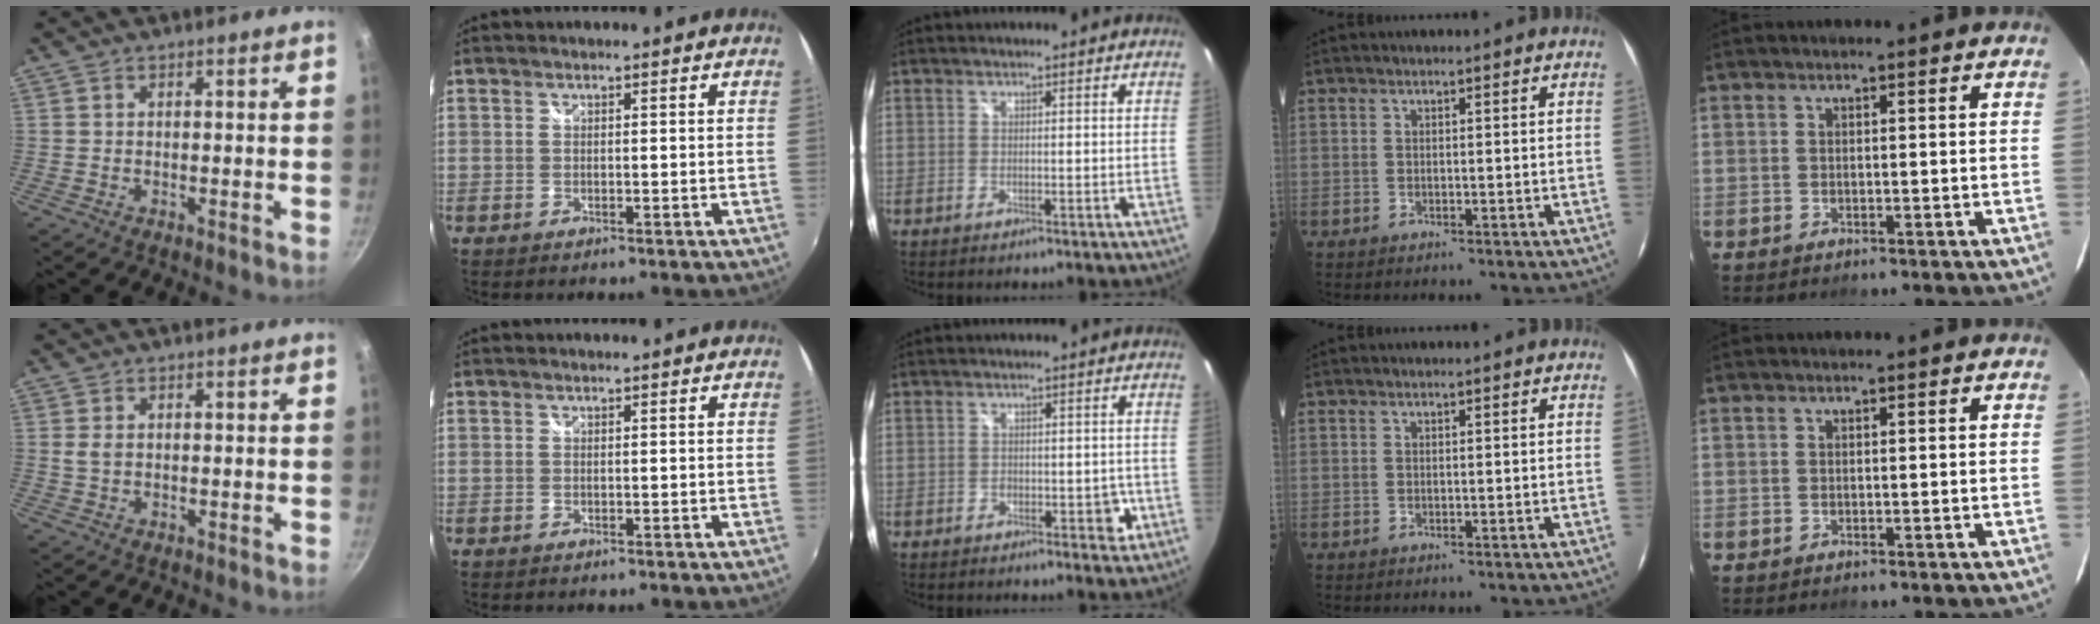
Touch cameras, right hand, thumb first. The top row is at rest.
{"thumb": {"total": 1.8, "force": [0.3, 1.2, 1.2], "torque": [-0.022, -0.002, 0.005]}, "middle": {"total": 2.9, "force": [-1.1, 2.1, 1.7], "torque": [-0.019, 0.001, -0.012]}}